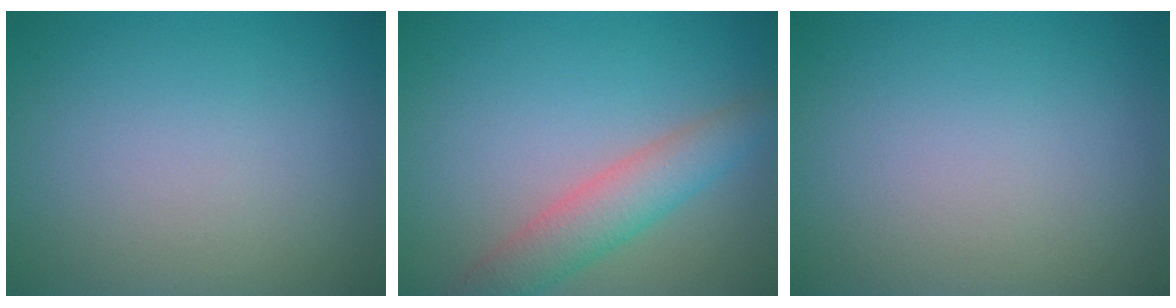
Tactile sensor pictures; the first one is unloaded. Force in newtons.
{"total": 4.1, "press": 4.1, "slide": 0.2}
{"total": 0.0}